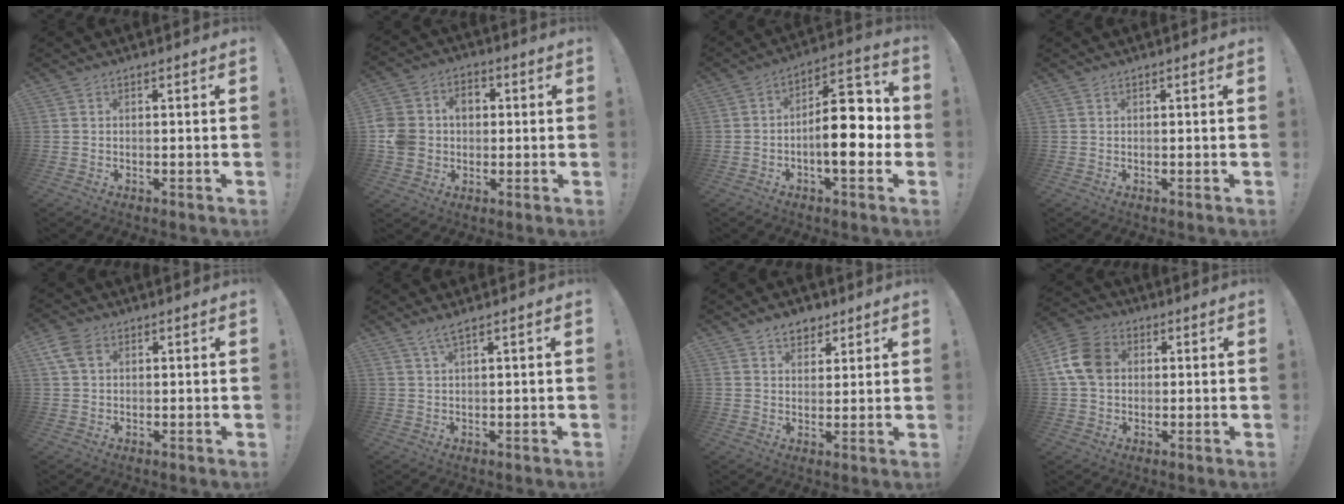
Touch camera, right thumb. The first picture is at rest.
{"total": 10.2, "force": [-0.4, 9.3, 4.3], "torque": [-0.086, 0.009, -0.005]}
{"total": 16.2, "force": [-2.1, 7.2, 14.3], "torque": [-0.193, 0.013, -0.036]}
{"total": 0.0}
{"total": 6.2, "force": [2.4, 4.3, 3.6], "torque": [-0.064, -0.005, 0.047]}
{"total": 2.5, "force": [1.7, -0.3, 1.8], "torque": [-0.037, -0.006, 0.029]}
{"total": 6.1, "force": [4.2, 4.2, 1.7], "torque": [-0.010, -0.024, 0.076]}
{"total": 11.8, "force": [2.3, 9.1, 7.2], "torque": [-0.137, 0.009, 0.048]}